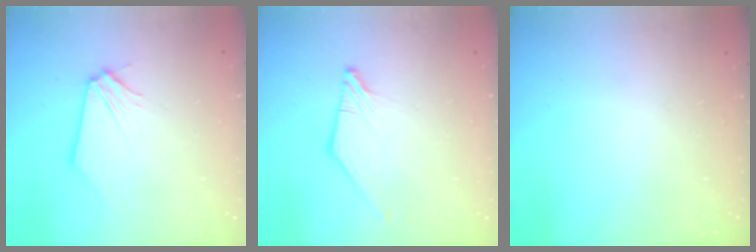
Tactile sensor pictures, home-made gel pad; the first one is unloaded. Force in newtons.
{"total": 1.0, "press": 1.0, "slide": 0.1}
{"total": 0.0}